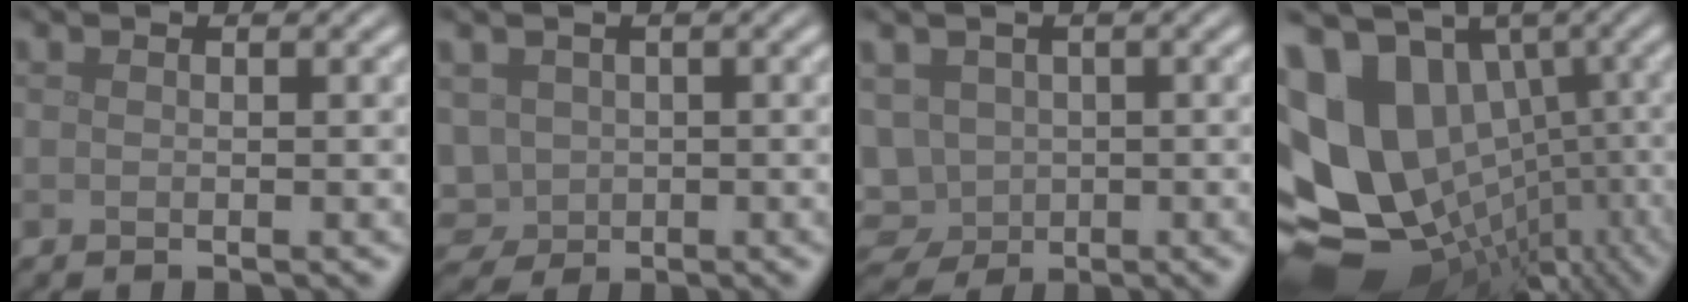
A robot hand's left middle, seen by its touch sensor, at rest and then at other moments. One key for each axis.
{"total": 3.2, "fx": -0.2, "fy": 2.9, "fz": 1.5, "tx": -0.034, "ty": -0.001, "tz": 0.002}
{"total": 5.5, "fx": -0.6, "fy": 4.9, "fz": 2.4, "tx": -0.063, "ty": 0.000, "tz": -0.014}
{"total": 18.3, "fx": -0.3, "fy": 14.3, "fz": 11.5, "tx": -0.208, "ty": -0.018, "tz": 0.041}